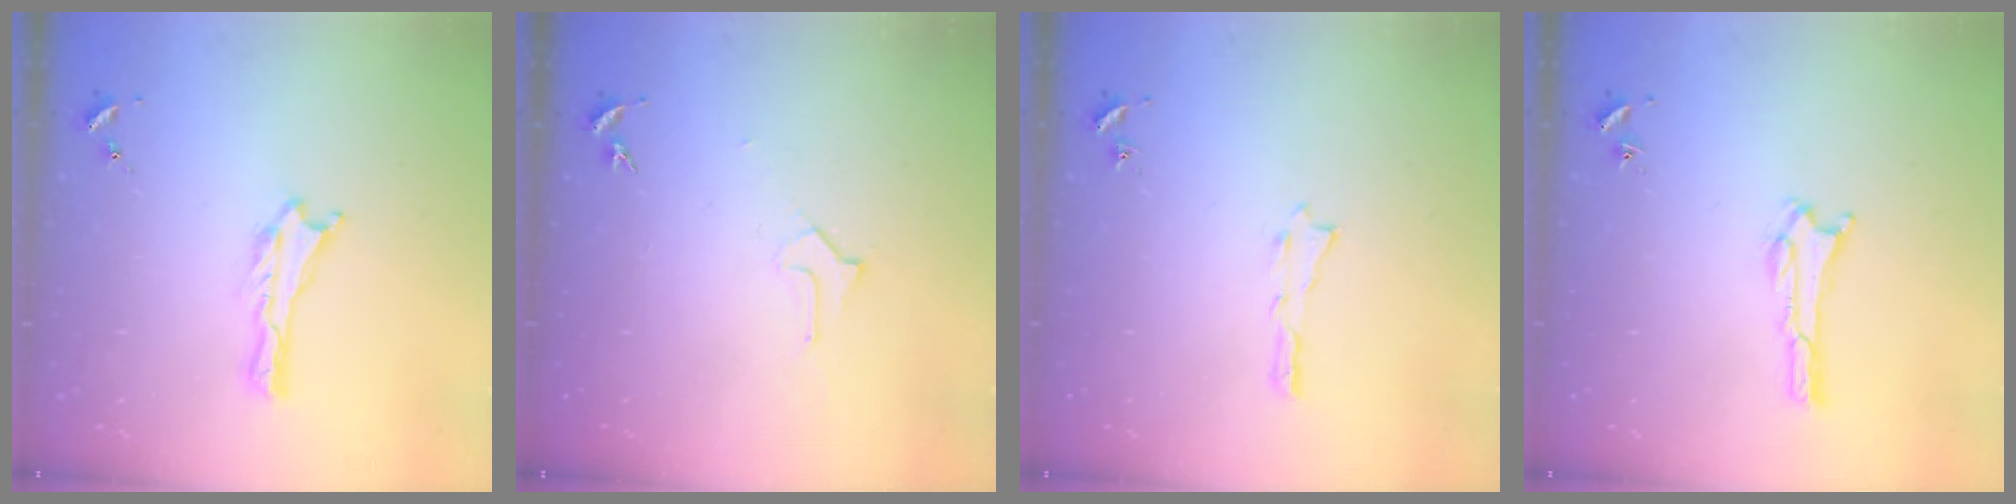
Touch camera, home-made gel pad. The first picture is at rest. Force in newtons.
{"total": 1.6, "press": 1.6, "slide": 0.1}
{"total": 0.0}
{"total": 1.1, "press": 1.0, "slide": 0.1}